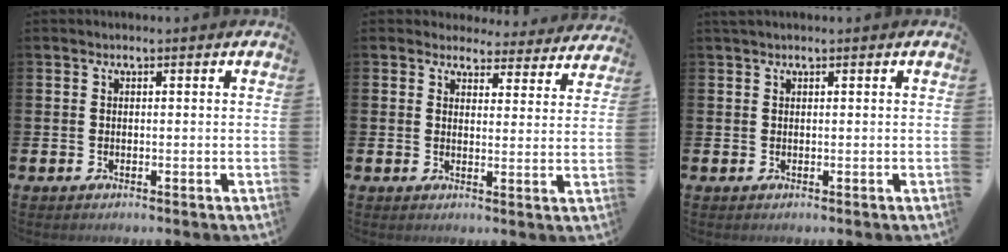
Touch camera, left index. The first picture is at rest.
{"total": 3.4, "force": [3.1, 1.3, 0.1], "torque": [-0.008, -0.026, 0.052]}
{"total": 0.6, "force": [0.6, 0.0, 0.3], "torque": [-0.003, 0.001, 0.009]}